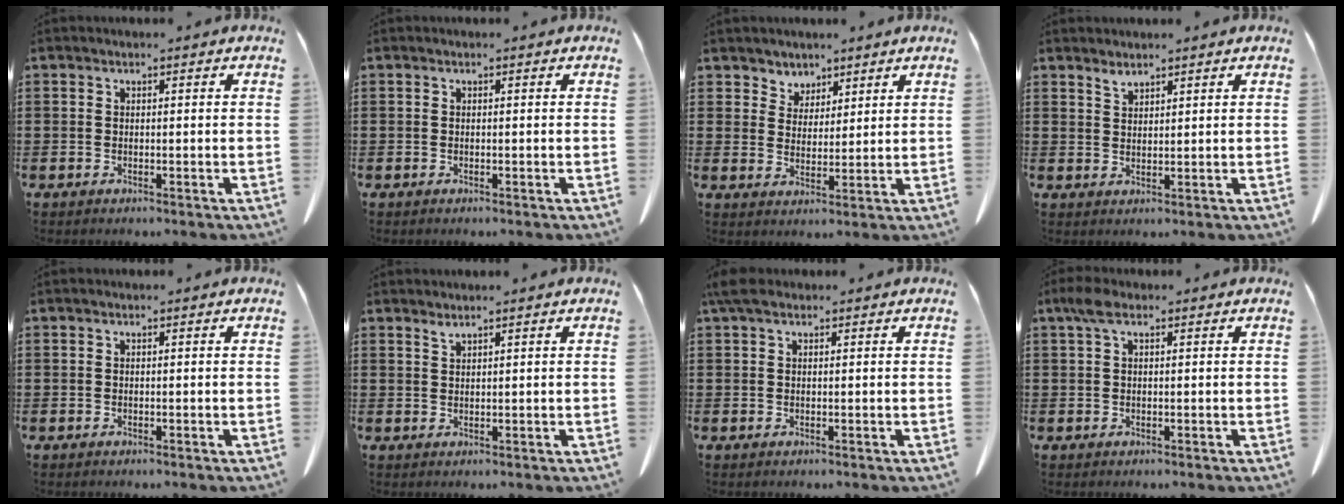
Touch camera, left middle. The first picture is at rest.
{"total": 0.0}
{"total": 3.9, "force": [3.2, 2.3, -0.4], "torque": [-0.013, -0.004, 0.060]}
{"total": 1.7, "force": [1.7, 0.3, 0.4], "torque": [-0.012, -0.002, 0.033]}
{"total": 0.0}
{"total": 1.3, "force": [1.2, -0.1, 0.4], "torque": [-0.012, -0.004, 0.024]}
{"total": 2.5, "force": [1.4, 1.4, 1.6], "torque": [-0.037, 0.006, 0.026]}
{"total": 2.9, "force": [1.2, 1.4, 2.2], "torque": [-0.050, 0.007, 0.021]}